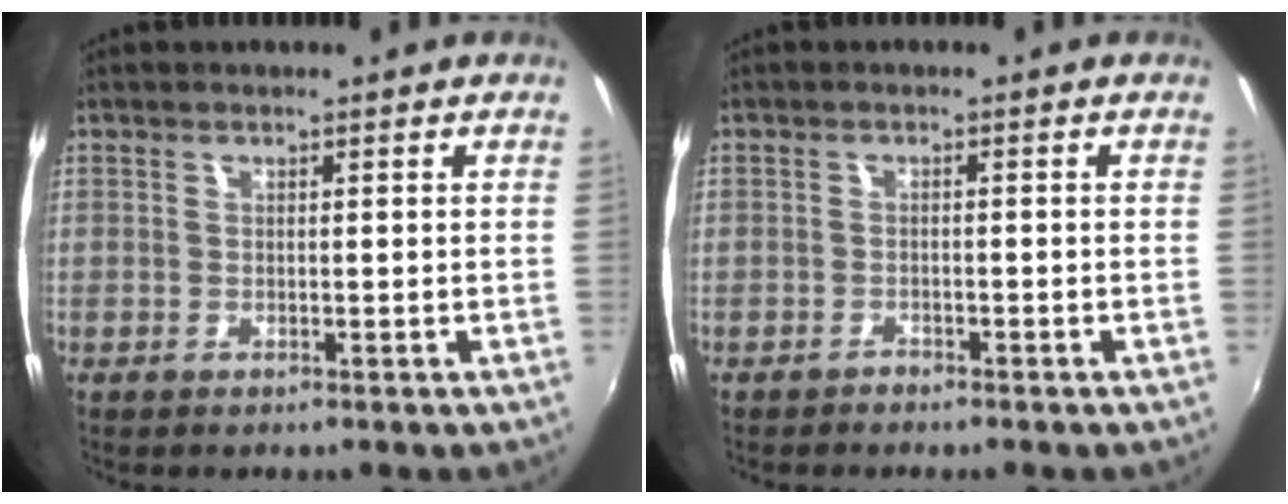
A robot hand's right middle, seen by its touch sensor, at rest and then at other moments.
{"total": 1.3, "force": [-1.1, -0.5, -0.2], "torque": [0.001, -0.004, -0.020]}